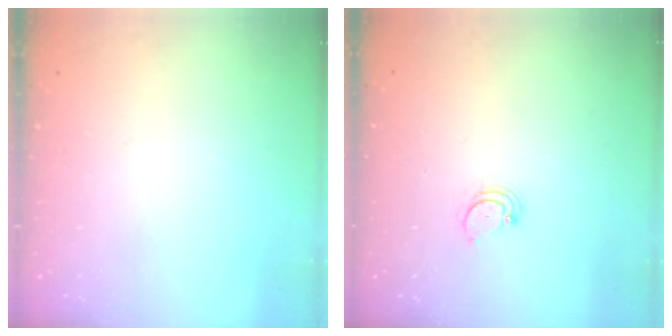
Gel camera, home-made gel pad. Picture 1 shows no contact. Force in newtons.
{"total": 2.6, "press": 2.5, "slide": 0.3}